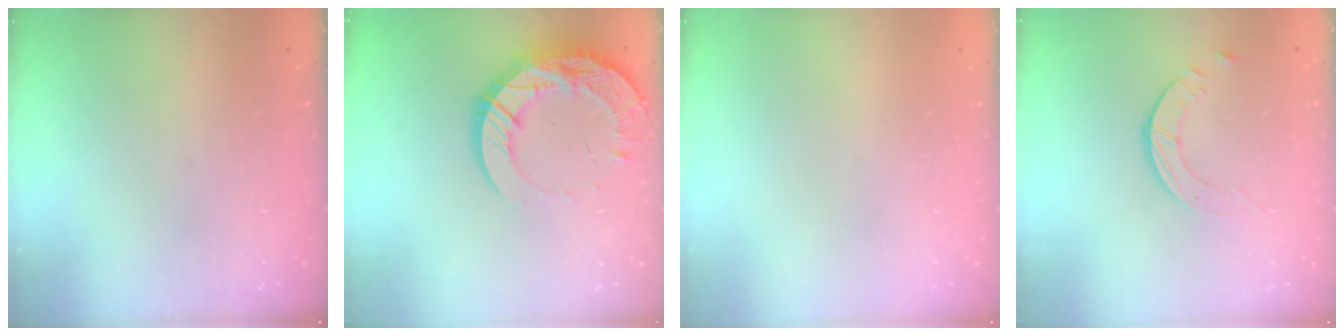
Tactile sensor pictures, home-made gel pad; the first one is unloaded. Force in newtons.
{"total": 18.0, "press": 17.9, "slide": 1.6}
{"total": 0.0}
{"total": 3.9, "press": 3.9, "slide": 0.4}